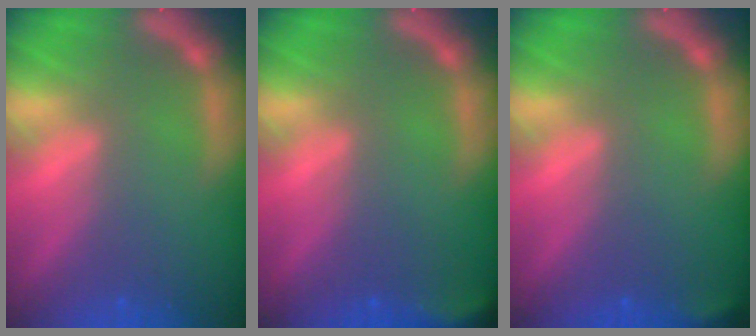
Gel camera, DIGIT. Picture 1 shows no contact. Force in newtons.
{"total": 2.9}
{"total": 1.4}